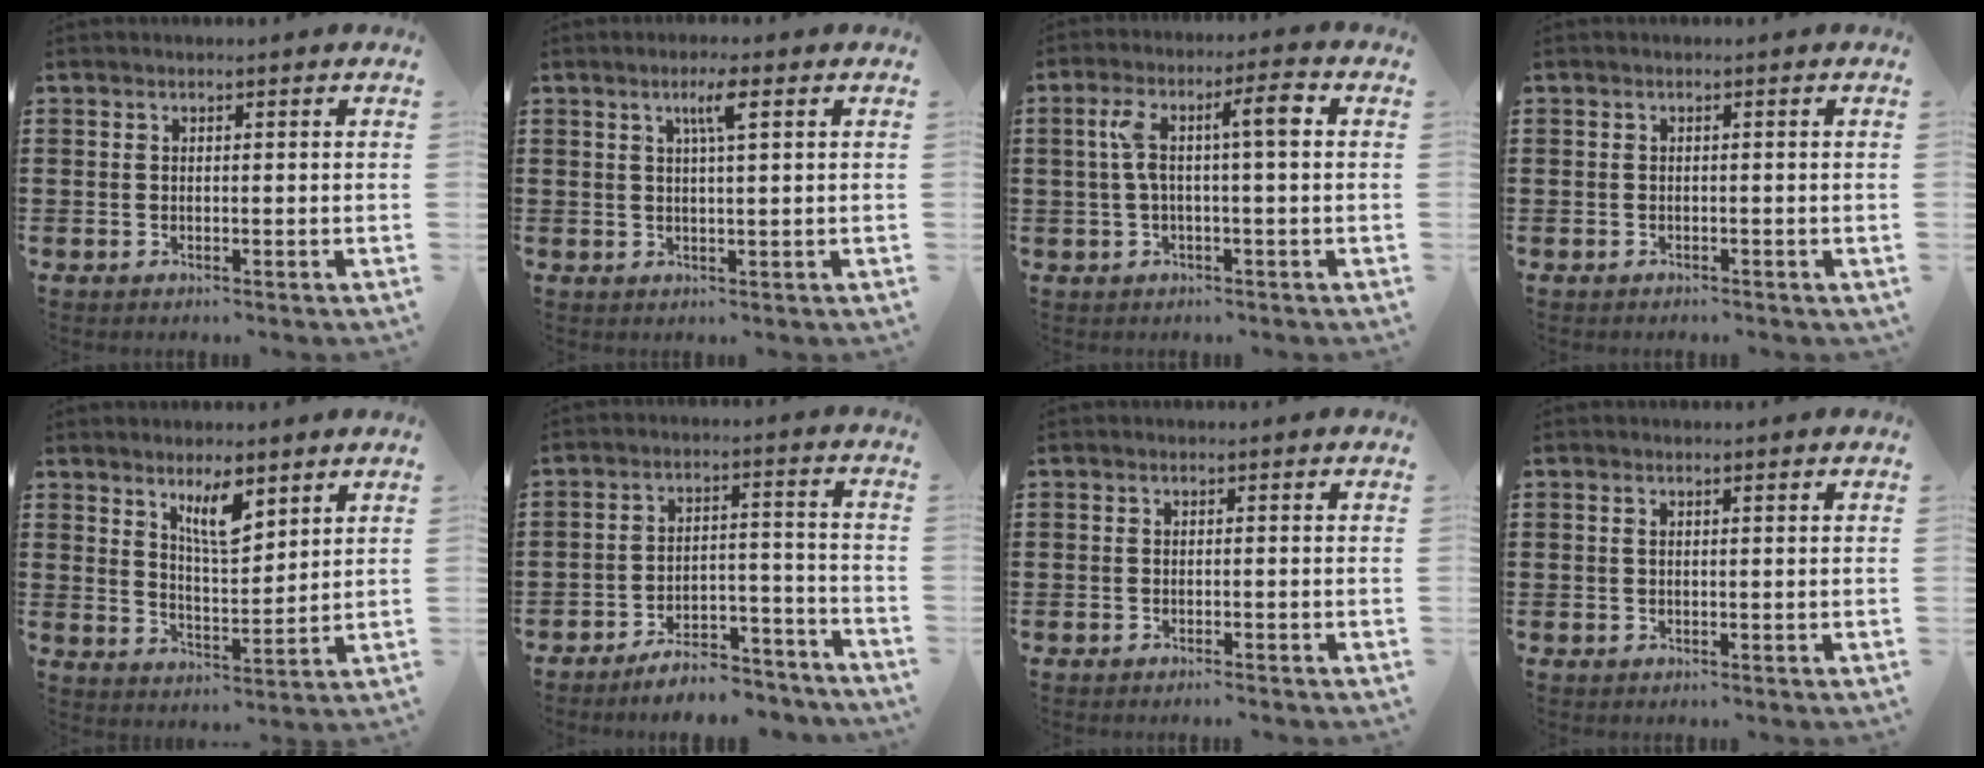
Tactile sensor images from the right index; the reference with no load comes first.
{"total": 3.5, "force": [1.5, 0.1, 3.2], "torque": [-0.067, 0.002, 0.022]}
{"total": 7.5, "force": [1.0, 1.5, 7.3], "torque": [-0.139, 0.012, 0.011]}
{"total": 0.6, "force": [-0.5, 0.3, 0.0], "torque": [-0.001, 0.003, -0.012]}
{"total": 6.6, "force": [4.3, 2.0, 4.7], "torque": [-0.085, -0.008, 0.072]}
{"total": 6.4, "force": [-6.1, 1.0, 1.8], "torque": [-0.030, 0.014, -0.117]}
{"total": 0.7, "force": [-0.6, -0.2, 0.3], "torque": [-0.007, -0.005, -0.011]}
{"total": 0.9, "force": [0.3, 0.3, 0.8], "torque": [-0.016, 0.003, 0.005]}